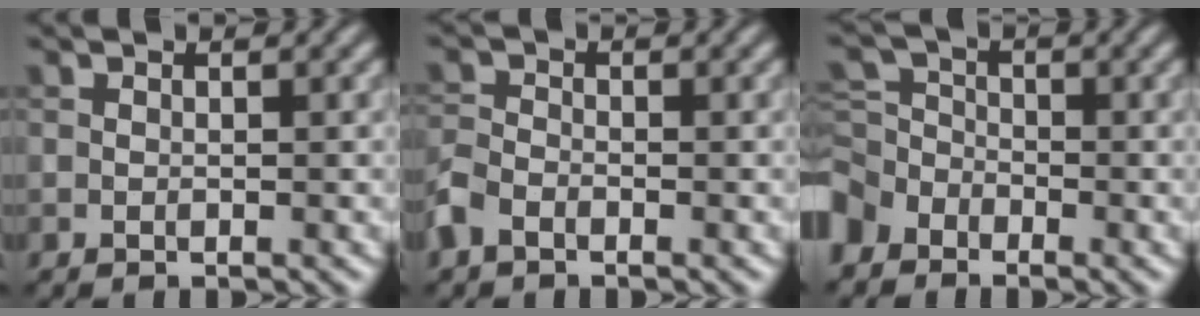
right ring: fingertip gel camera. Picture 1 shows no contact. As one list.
[{"total": 2.4, "force": [-1.6, 1.4, 1.0], "torque": [-0.024, 0.002, -0.044]}, {"total": 3.9, "force": [-2.7, 2.6, 1.0], "torque": [-0.018, 0.004, -0.060]}]